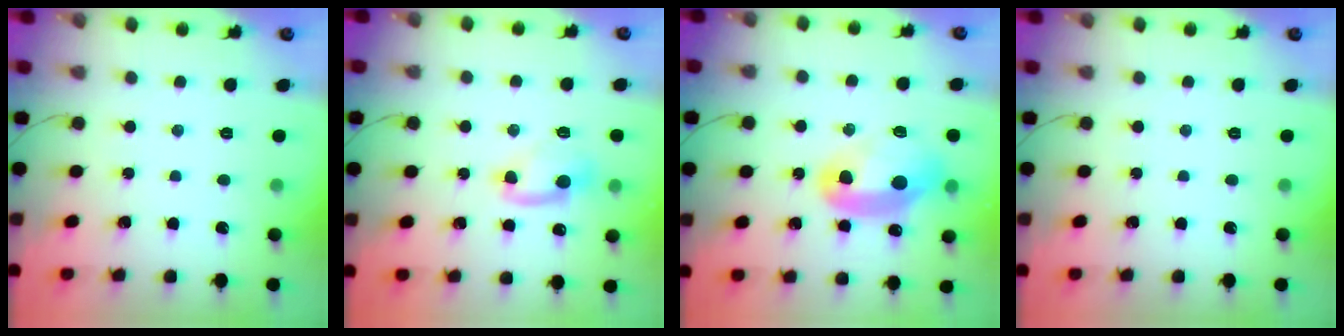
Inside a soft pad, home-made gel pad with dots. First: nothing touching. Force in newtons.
{"total": 5.9, "press": 5.7, "slide": 1.4}
{"total": 14.1, "press": 14.1, "slide": 0.7}
{"total": 0.0}